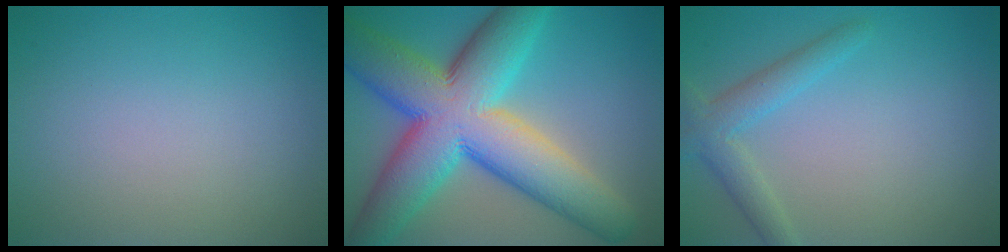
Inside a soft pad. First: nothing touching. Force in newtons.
{"total": 14.6, "press": 14.6, "slide": 0.2}
{"total": 2.8, "press": 2.8, "slide": 0.1}